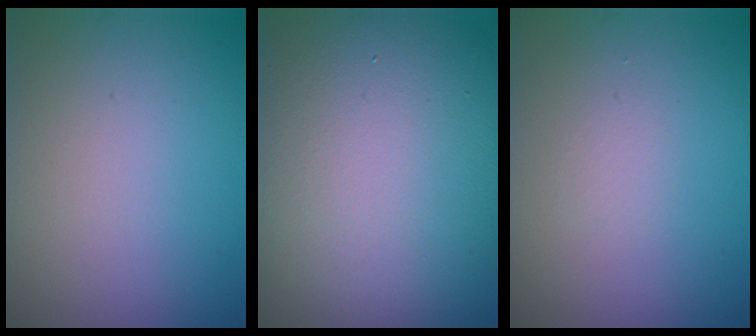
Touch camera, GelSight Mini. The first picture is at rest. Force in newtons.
{"total": 16.5, "press": 16.5, "slide": 0.9}
{"total": 0.6, "press": 0.6, "slide": 0.0}